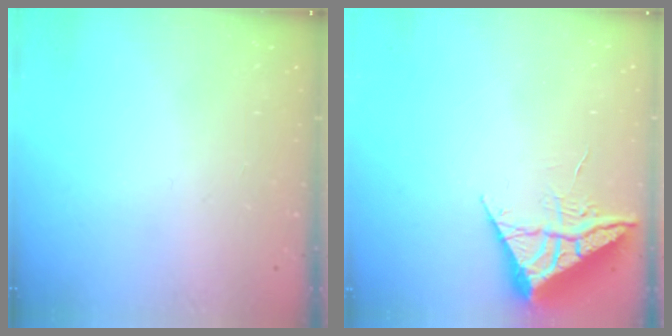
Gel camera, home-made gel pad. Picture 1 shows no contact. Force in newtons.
{"total": 7.0, "press": 7.0, "slide": 0.3}